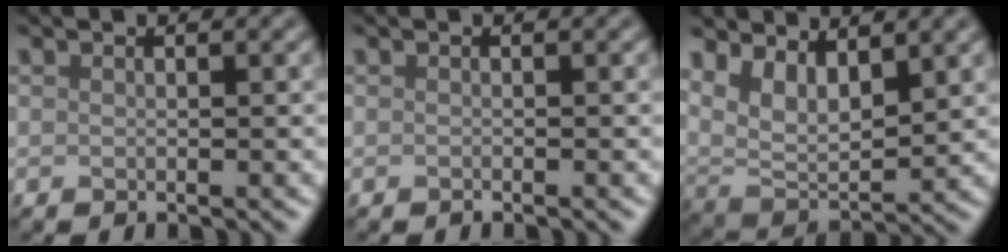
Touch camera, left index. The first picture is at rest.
{"total": 0.0}
{"total": 5.7, "force": [2.9, 3.0, 3.9], "torque": [-0.077, -0.014, 0.054]}